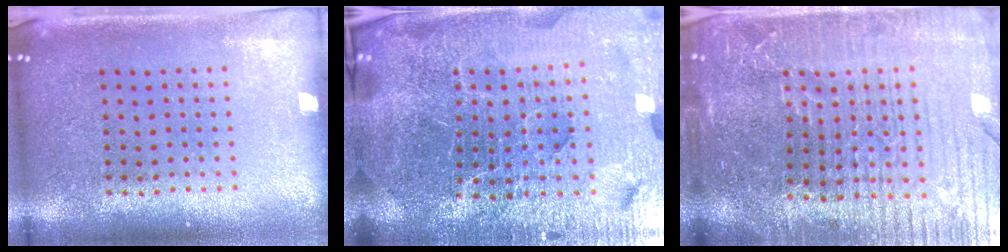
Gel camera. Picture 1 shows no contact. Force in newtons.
{"total": 7.1, "press": 6.2, "slide": 3.5}
{"total": 6.1, "press": 5.4, "slide": 2.8}